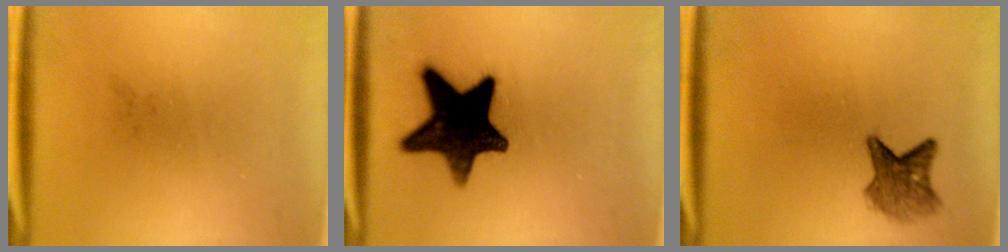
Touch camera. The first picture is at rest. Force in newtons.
{"total": 15.0}
{"total": 4.2}